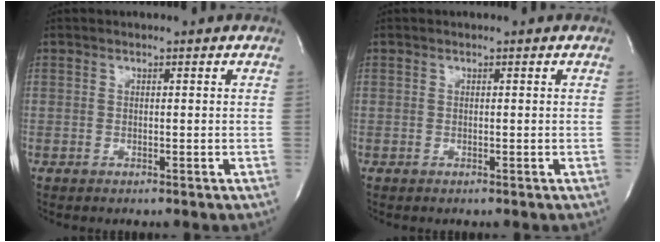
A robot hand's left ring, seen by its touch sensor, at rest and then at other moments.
{"total": 0.0}